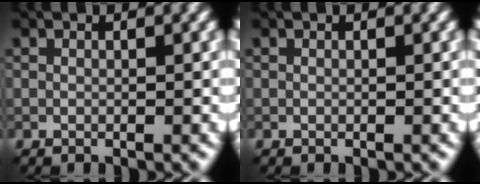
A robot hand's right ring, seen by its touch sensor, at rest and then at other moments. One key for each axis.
{"total": 0.0}